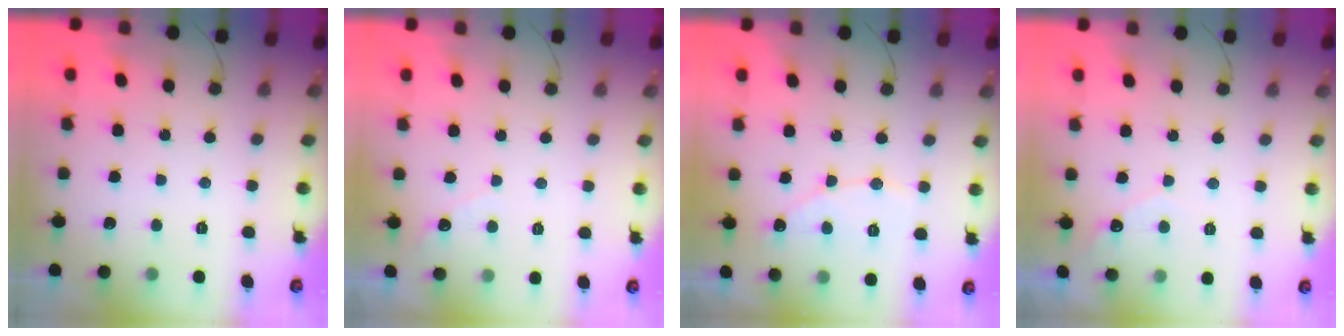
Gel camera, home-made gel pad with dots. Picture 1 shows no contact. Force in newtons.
{"total": 2.8, "press": 2.8, "slide": 0.1}
{"total": 6.5, "press": 6.5, "slide": 0.5}
{"total": 3.2, "press": 3.2, "slide": 0.1}